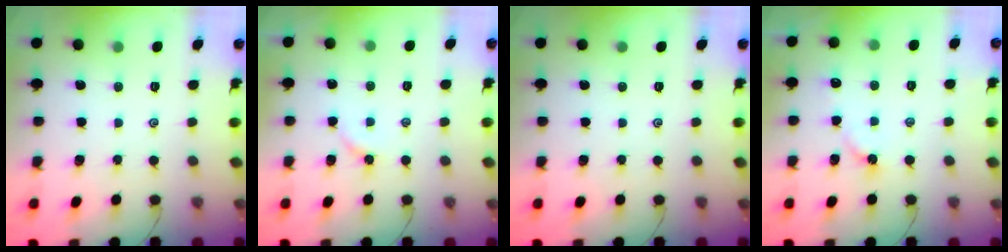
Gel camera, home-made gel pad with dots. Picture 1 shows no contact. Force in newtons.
{"total": 3.3, "press": 3.3, "slide": 0.4}
{"total": 0.0}
{"total": 2.2, "press": 2.2, "slide": 0.4}